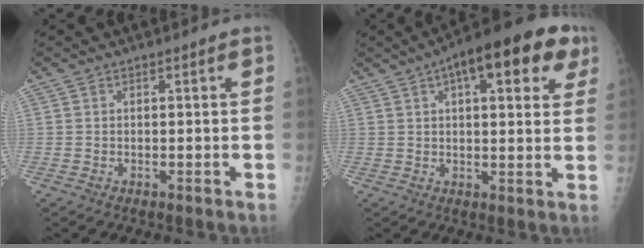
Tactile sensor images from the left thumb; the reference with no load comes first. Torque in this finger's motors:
{"motor_torque": [0.31, 0.28, 0.98, -0.02, 0.01]}